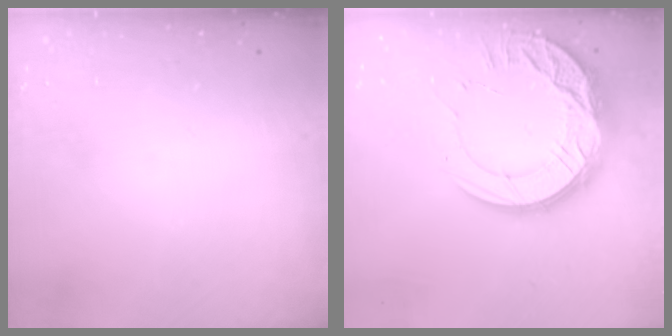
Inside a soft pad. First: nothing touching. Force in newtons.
{"total": 18.6, "press": 18.6, "slide": 1.4}